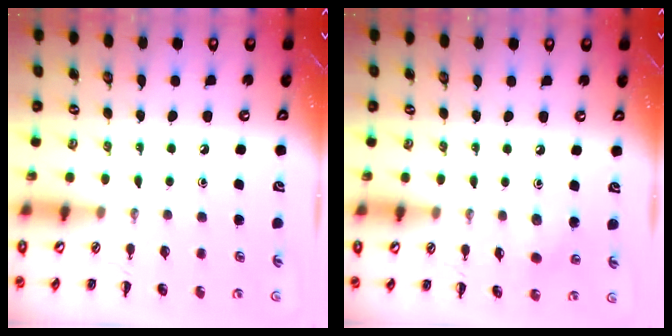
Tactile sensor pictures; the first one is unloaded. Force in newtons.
{"total": 4.1, "press": 4.0, "slide": 1.0}